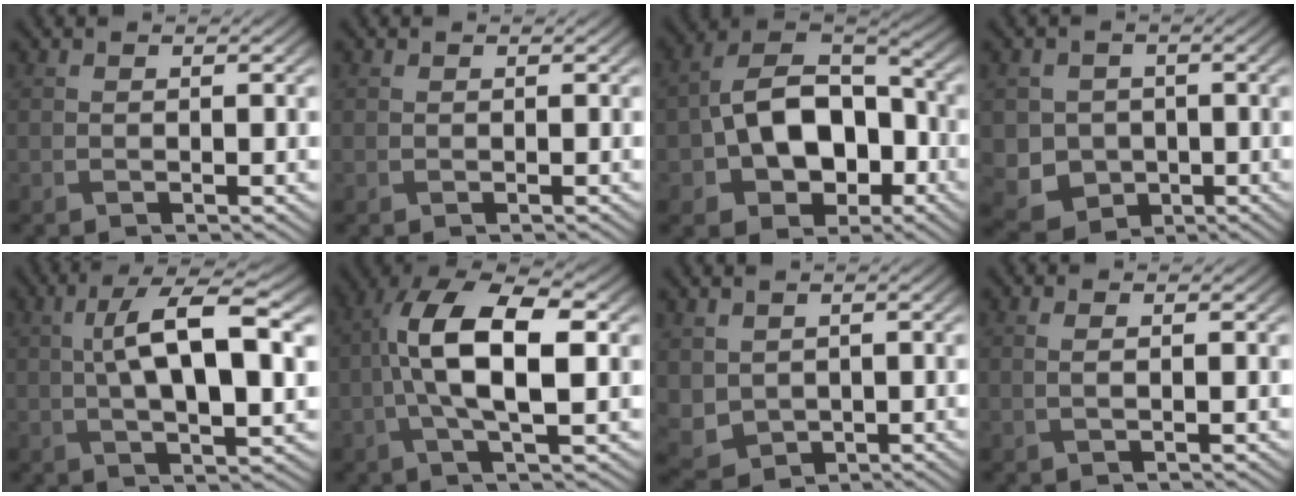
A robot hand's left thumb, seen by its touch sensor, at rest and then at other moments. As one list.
[{"total": 0.7, "force": [0.2, 0.7, -0.1], "torque": [0.006, -0.002, 0.001]}, {"total": 12.5, "force": [-2.6, 8.5, 8.8], "torque": [-0.166, 0.006, -0.058]}, {"total": 5.9, "force": [-0.7, 5.5, 2.0], "torque": [-0.054, -0.023, -0.024]}, {"total": 11.7, "force": [2.0, 4.3, 10.7], "torque": [-0.190, 0.007, 0.034]}, {"total": 11.4, "force": [0.1, 4.6, 10.4], "torque": [-0.202, 0.013, -0.002]}, {"total": 4.0, "force": [0.9, 3.4, 2.0], "torque": [-0.070, -0.015, 0.021]}, {"total": 1.0, "force": [0.2, 0.2, 1.0], "torque": [-0.023, 0.003, 0.003]}]